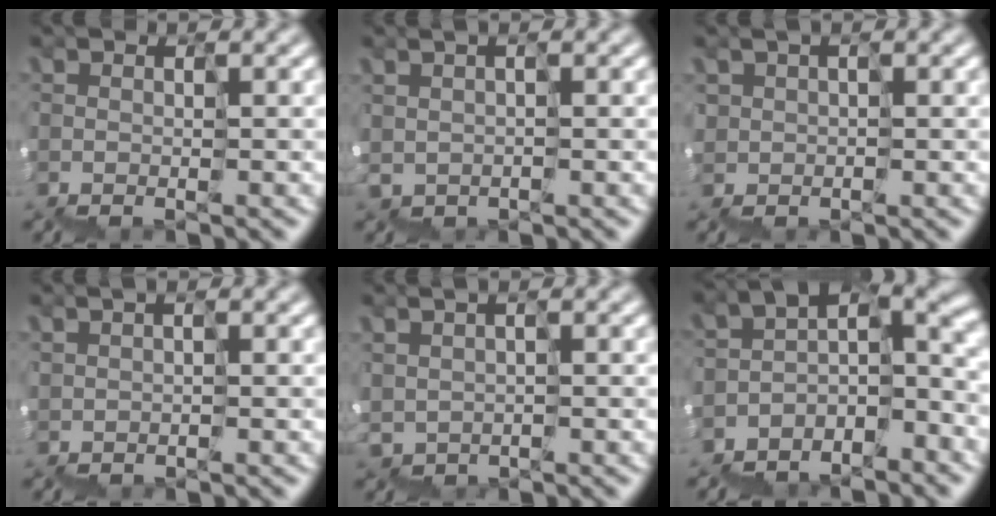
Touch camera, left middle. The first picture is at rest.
{"total": 1.9, "force": [1.0, -0.3, -1.6], "torque": [0.030, 0.010, 0.023]}
{"total": 1.8, "force": [0.8, 1.5, 0.0], "torque": [0.003, 0.005, 0.018]}
{"total": 0.8, "force": [0.8, 0.0, 0.0], "torque": [-0.004, 0.004, 0.019]}
{"total": 3.1, "force": [1.7, -0.5, -2.5], "torque": [0.041, 0.019, 0.040]}
{"total": 3.8, "force": [-3.3, 1.1, 1.5], "torque": [-0.022, 0.014, -0.069]}